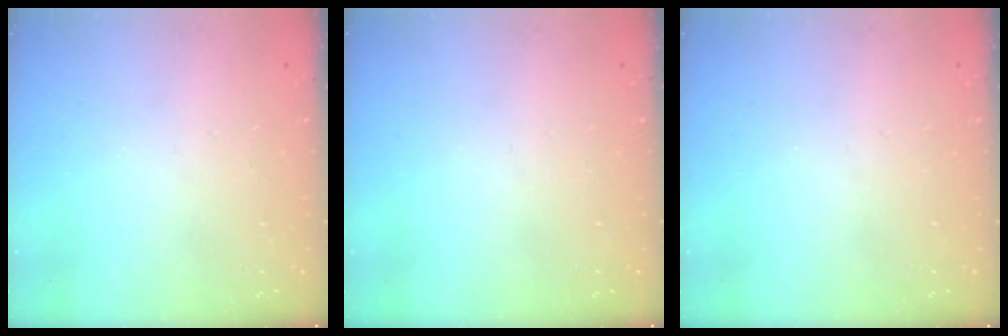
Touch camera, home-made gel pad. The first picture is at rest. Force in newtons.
{"total": 0.0}
{"total": 0.0}